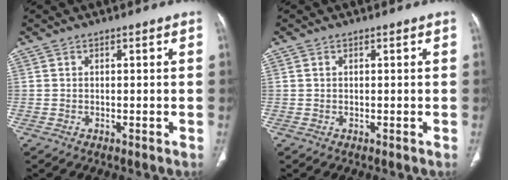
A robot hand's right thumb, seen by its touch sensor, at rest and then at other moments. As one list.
[{"total": 0.0}]